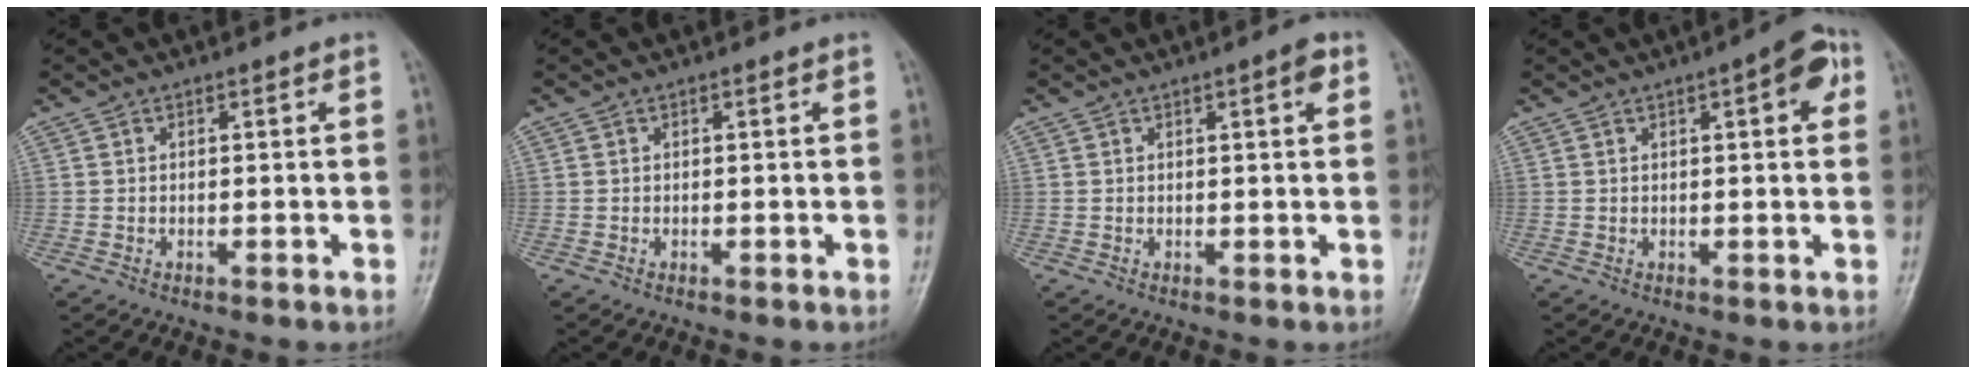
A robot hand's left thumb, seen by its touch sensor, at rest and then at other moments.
{"total": 0.0}
{"total": 2.6, "force": [1.1, 0.5, 2.2], "torque": [-0.029, -0.001, 0.014]}
{"total": 6.0, "force": [2.2, 1.8, 5.2], "torque": [-0.055, 0.006, 0.021]}